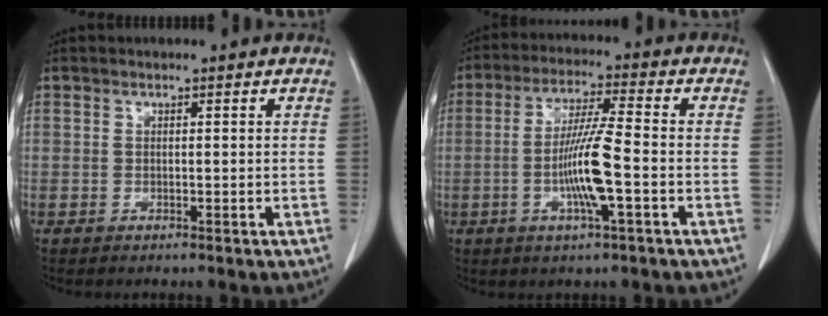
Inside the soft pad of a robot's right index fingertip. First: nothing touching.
{"total": 9.3, "force": [-2.2, 0.0, 9.0], "torque": [-0.175, -0.005, -0.045]}